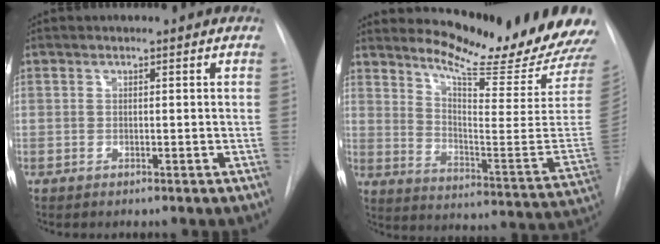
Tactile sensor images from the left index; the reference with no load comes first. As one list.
[{"total": 20.6, "force": [19.1, 1.2, 7.6], "torque": [-0.123, -0.119, 0.249]}]